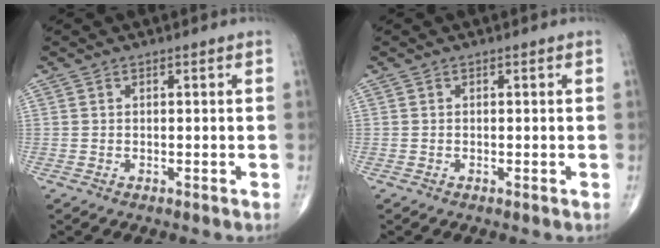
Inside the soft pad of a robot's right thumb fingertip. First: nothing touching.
{"total": 0.0}